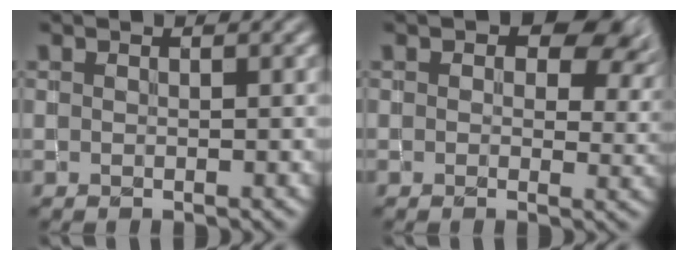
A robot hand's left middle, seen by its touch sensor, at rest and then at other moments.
{"total": 6.3, "force": [2.1, 4.1, 4.3], "torque": [-0.057, -0.004, 0.030]}